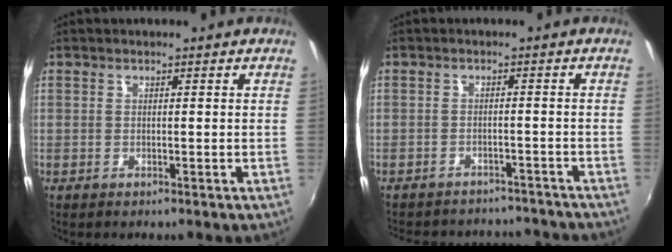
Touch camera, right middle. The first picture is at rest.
{"total": 13.3, "force": [-11.7, 5.0, 3.8], "torque": [-0.091, 0.023, -0.144]}